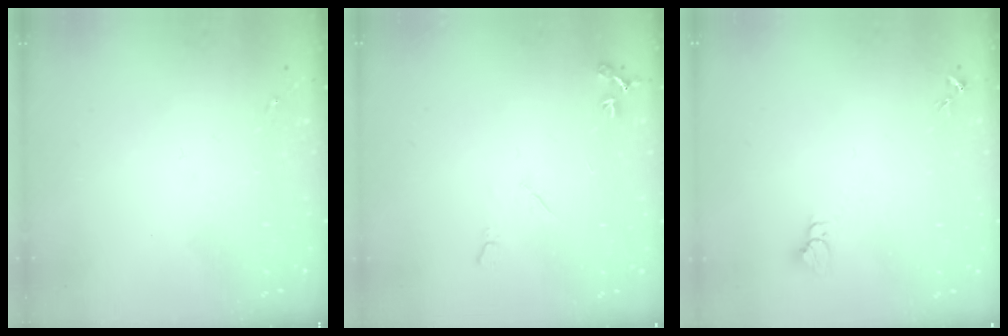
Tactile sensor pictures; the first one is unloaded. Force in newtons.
{"total": 7.0, "press": 7.0, "slide": 0.8}
{"total": 3.0, "press": 3.0, "slide": 0.1}